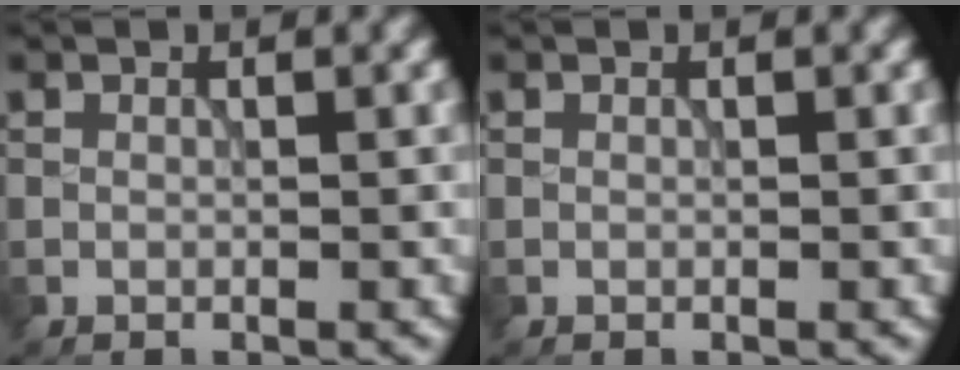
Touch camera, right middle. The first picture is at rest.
{"total": 0.0}